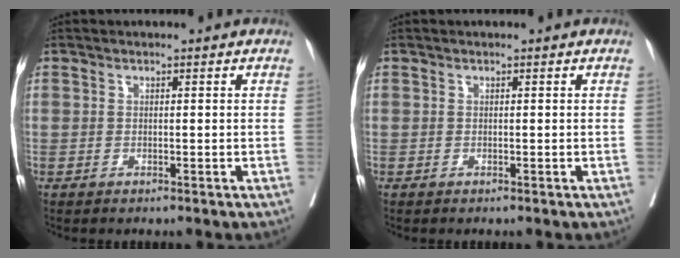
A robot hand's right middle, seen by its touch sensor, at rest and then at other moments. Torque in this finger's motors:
{"motor_torque": [0.01, -0.07, 0.01, 0.01]}